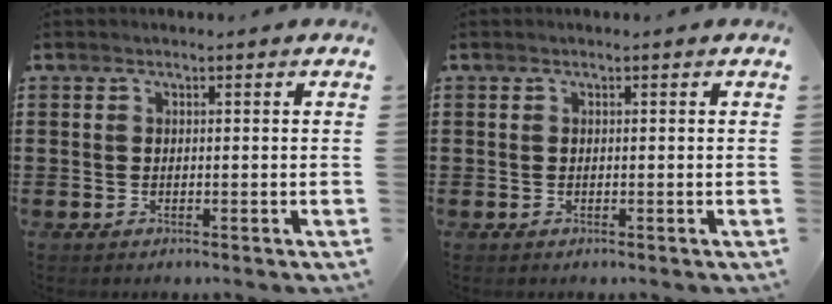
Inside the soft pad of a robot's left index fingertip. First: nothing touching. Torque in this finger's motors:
{"motor_torque": [-0.03, -0.03, 0.00, -0.01]}